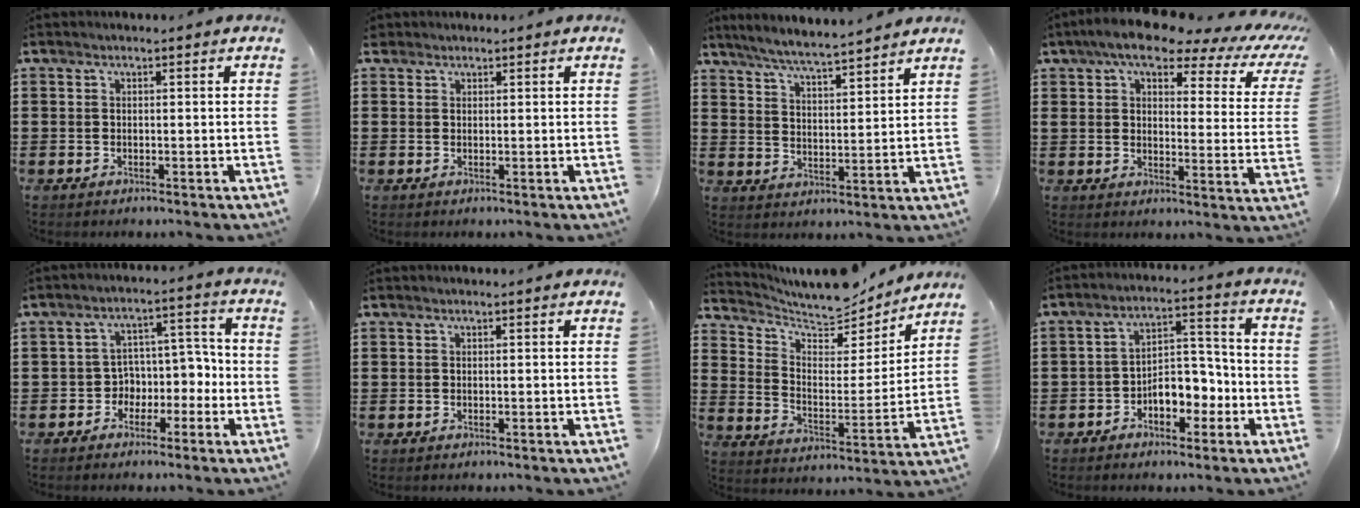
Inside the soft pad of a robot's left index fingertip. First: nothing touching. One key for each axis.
{"total": 1.1, "fx": 0.8, "fy": 0.6, "fz": 0.1, "tx": -0.005, "ty": 0.004, "tz": 0.017}
{"total": 5.6, "fx": 5.4, "fy": -0.5, "fz": 1.6, "tx": -0.053, "ty": -0.031, "tz": 0.094}
{"total": 8.4, "fx": 6.4, "fy": 2.0, "fz": 5.1, "tx": -0.103, "ty": -0.030, "tz": 0.103}
{"total": 4.7, "fx": -1.7, "fy": 4.2, "fz": 1.2, "tx": -0.040, "ty": 0.007, "tz": -0.037}
{"total": 0.0}
{"total": 7.4, "fx": 7.2, "fy": 1.5, "fz": 1.2, "tx": -0.054, "ty": -0.056, "tz": 0.124}
{"total": 6.5, "fx": -3.2, "fy": 4.0, "fz": 4.0, "tx": -0.064, "ty": 0.015, "tz": -0.062}